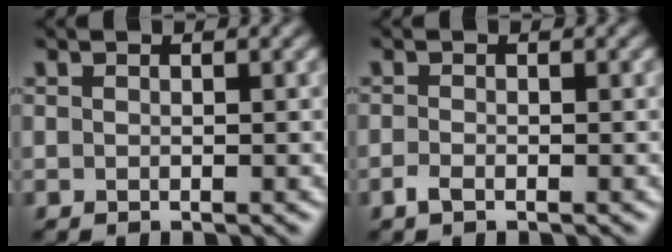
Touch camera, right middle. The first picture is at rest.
{"total": 0.9, "force": [-0.6, 0.3, 0.6], "torque": [-0.017, 0.000, -0.012]}